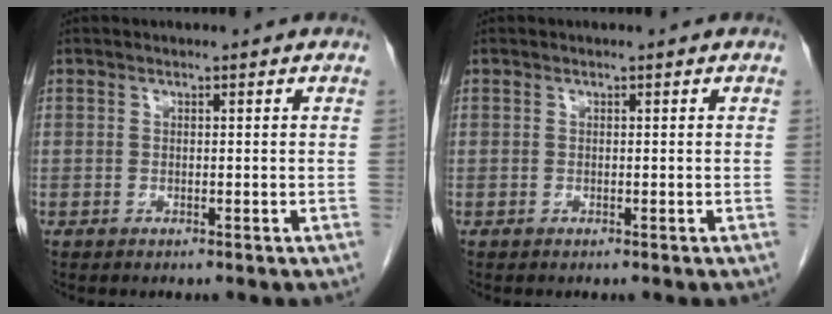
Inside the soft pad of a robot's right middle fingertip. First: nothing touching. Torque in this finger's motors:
{"motor_torque": [0.00, 0.00, 0.00, 0.00]}